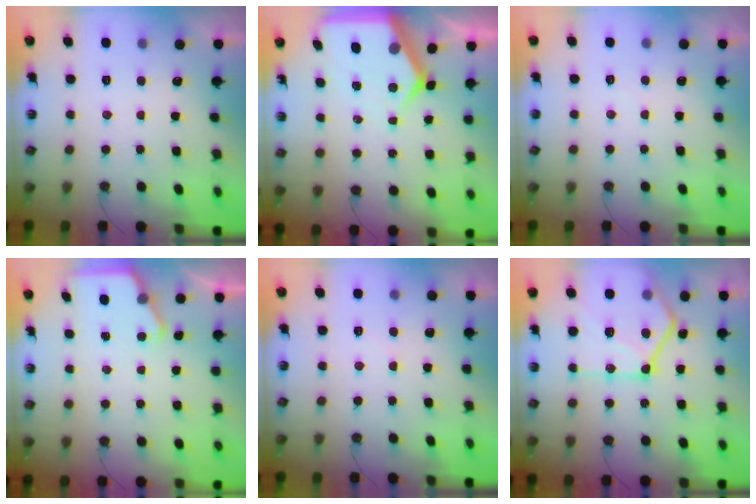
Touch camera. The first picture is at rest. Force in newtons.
{"total": 8.8, "press": 8.8, "slide": 0.8}
{"total": 4.9, "press": 4.8, "slide": 0.5}
{"total": 2.8, "press": 2.8, "slide": 0.0}
{"total": 3.8, "press": 3.7, "slide": 0.8}
{"total": 21.5, "press": 21.3, "slide": 2.4}